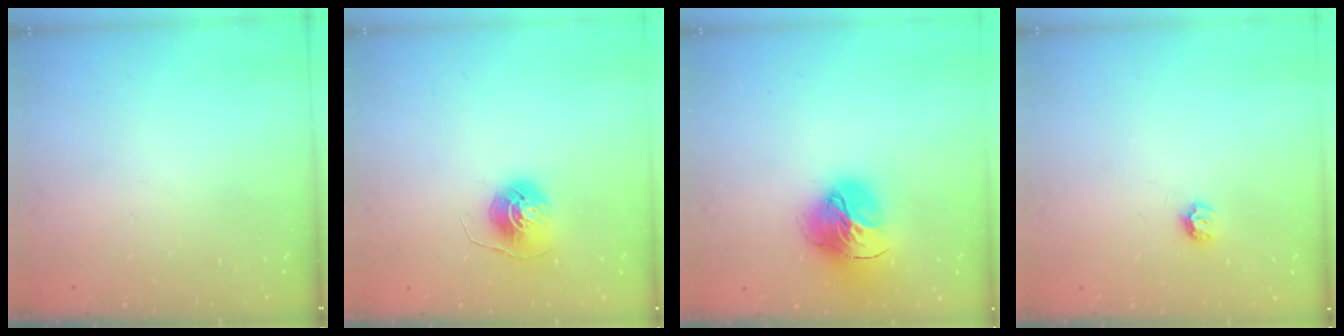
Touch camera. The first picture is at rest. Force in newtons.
{"total": 6.8, "press": 6.8, "slide": 0.4}
{"total": 16.9, "press": 16.8, "slide": 1.7}
{"total": 5.5, "press": 5.4, "slide": 0.6}